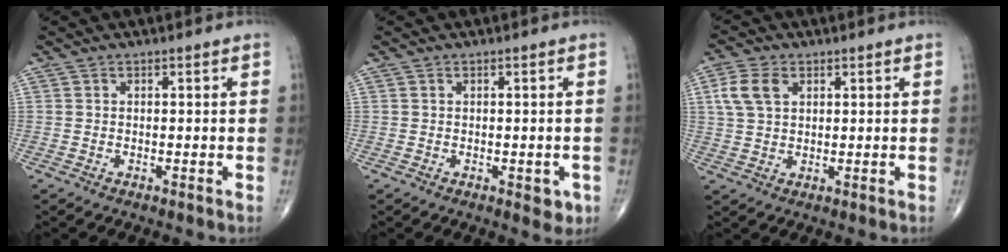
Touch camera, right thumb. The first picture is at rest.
{"total": 2.9, "force": [-0.9, 1.6, 2.3], "torque": [-0.010, -0.001, -0.008]}
{"total": 6.3, "force": [2.2, 4.1, 4.3], "torque": [-0.088, 0.005, 0.043]}